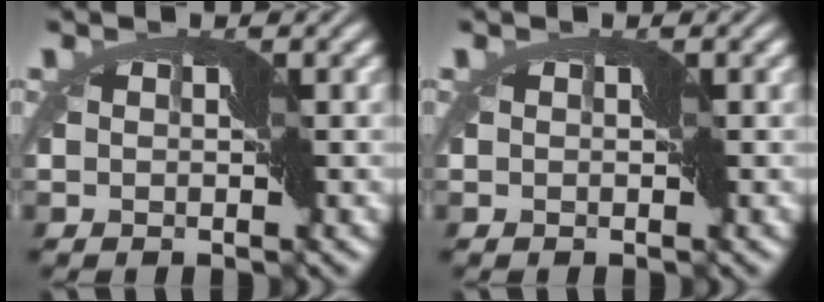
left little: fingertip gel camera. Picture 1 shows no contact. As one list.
[{"total": 0.0}]